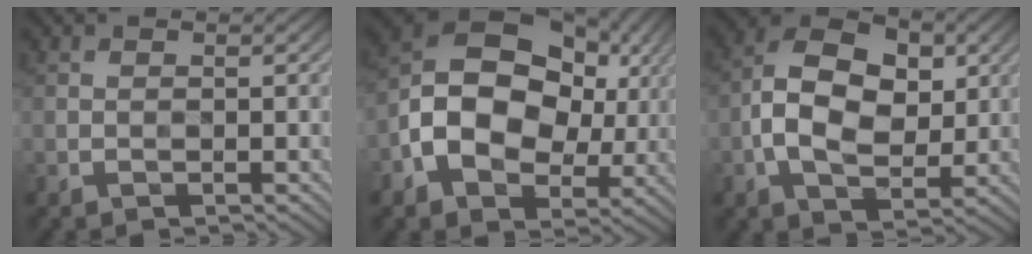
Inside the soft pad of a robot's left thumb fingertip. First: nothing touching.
{"total": 15.6, "force": [0.1, 11.4, 10.6], "torque": [-0.202, -0.004, 0.004]}
{"total": 9.6, "force": [0.5, 6.7, 6.9], "torque": [-0.133, 0.015, 0.001]}